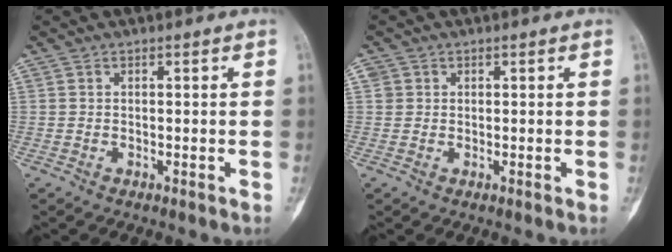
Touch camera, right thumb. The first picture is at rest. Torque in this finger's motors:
{"motor_torque": [-0.18, -0.29, 0.15, -0.02, -0.03]}